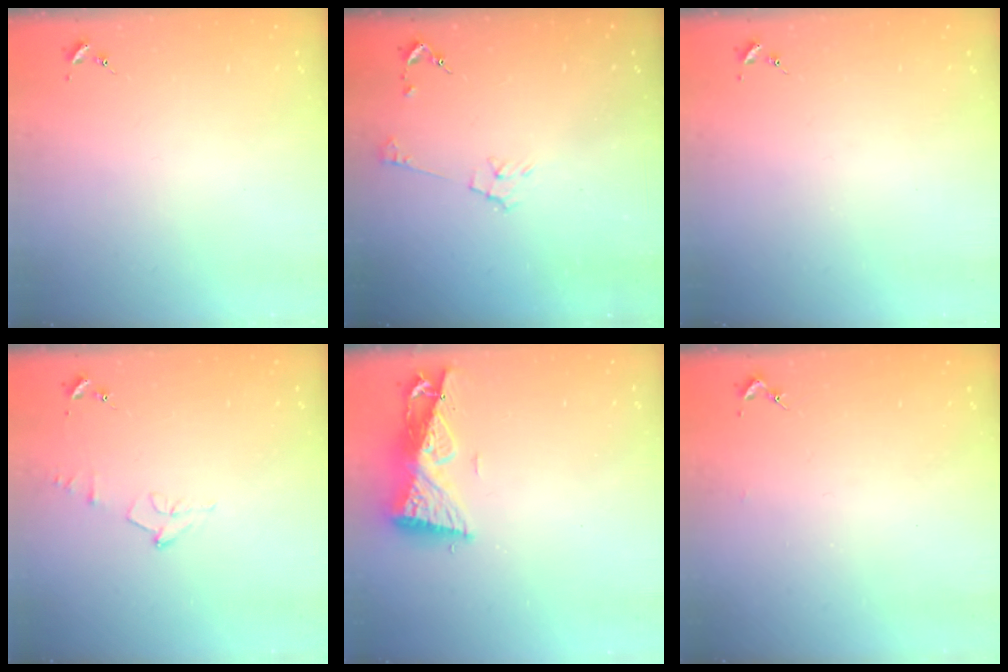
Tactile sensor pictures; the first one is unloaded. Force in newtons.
{"total": 5.4, "press": 5.4, "slide": 0.7}
{"total": 0.0}
{"total": 7.8, "press": 7.7, "slide": 1.0}
{"total": 9.2, "press": 9.2, "slide": 1.0}
{"total": 1.3, "press": 1.3, "slide": 0.1}